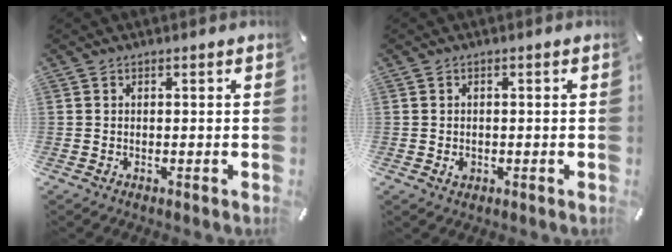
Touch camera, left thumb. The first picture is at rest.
{"total": 1.7, "force": [-0.4, 1.4, 0.8], "torque": [-0.016, 0.004, -0.009]}